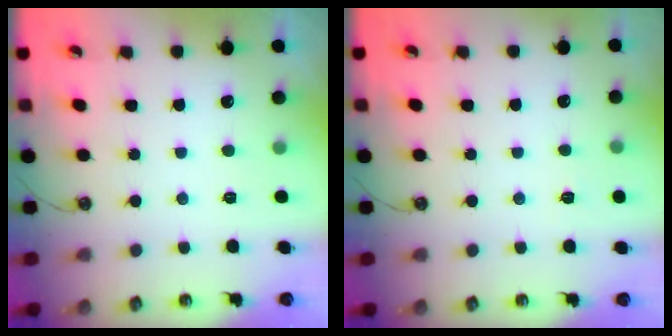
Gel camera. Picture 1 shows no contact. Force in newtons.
{"total": 2.7, "press": 2.7, "slide": 0.4}